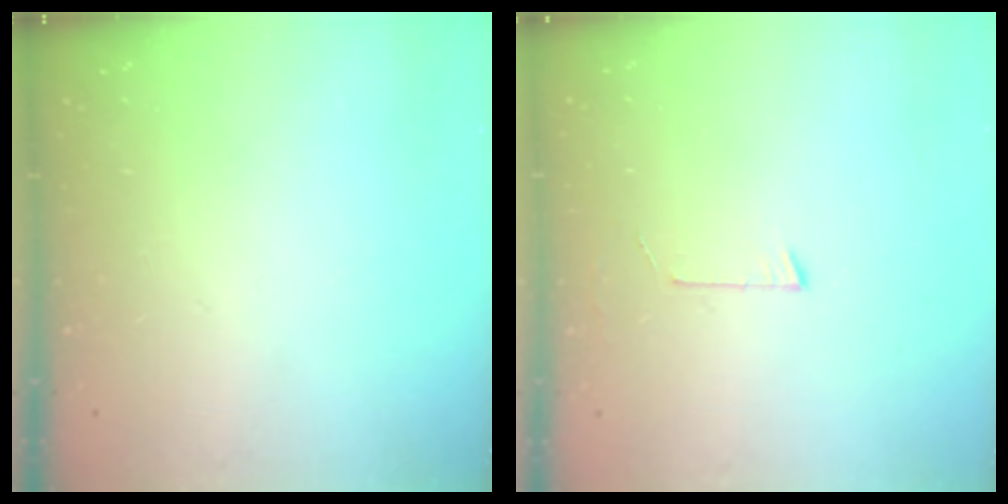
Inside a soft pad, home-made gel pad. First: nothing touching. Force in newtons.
{"total": 2.7, "press": 2.7, "slide": 0.2}